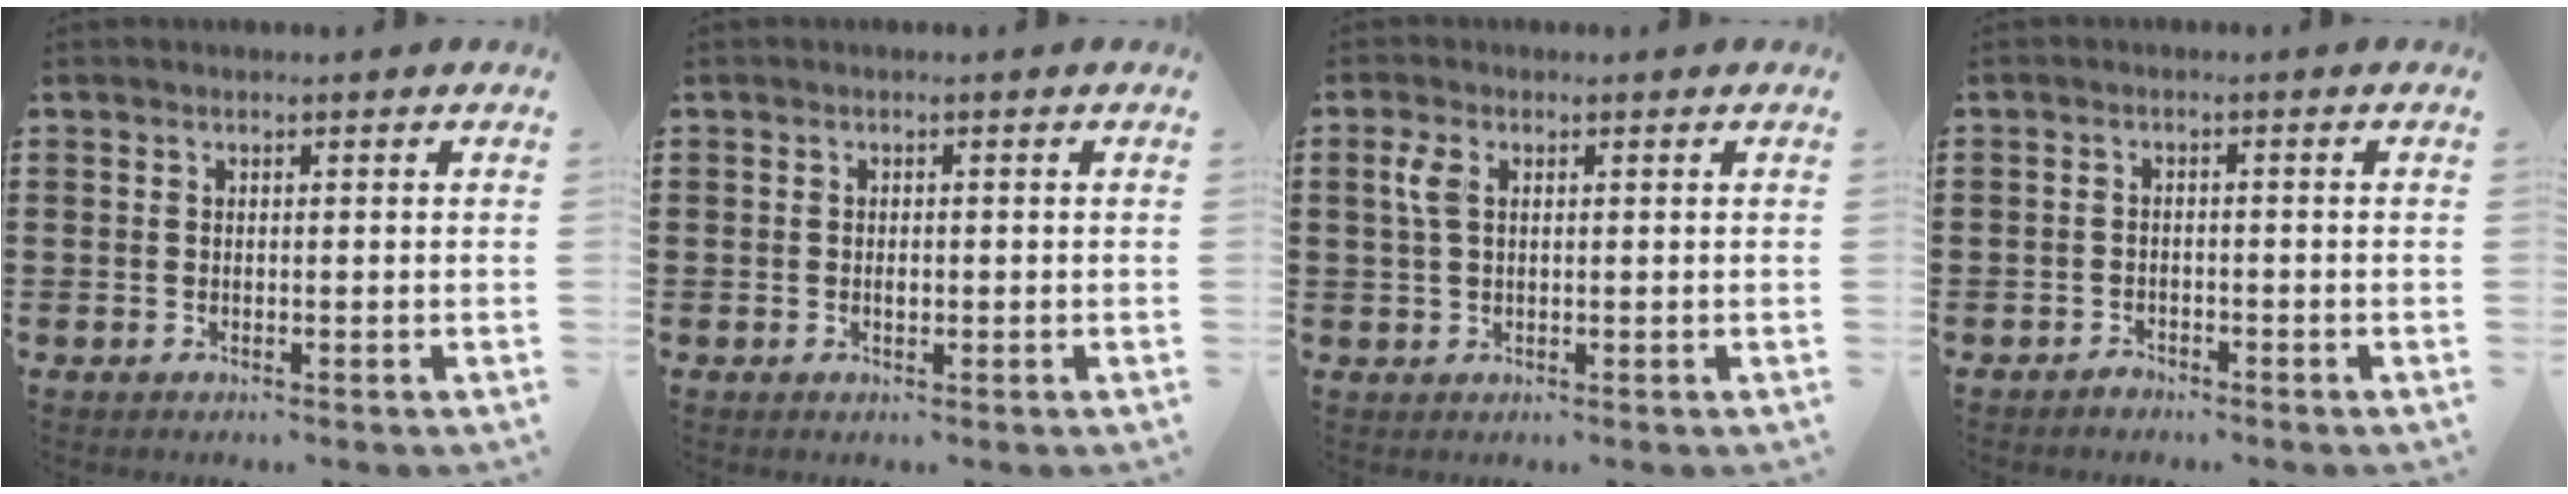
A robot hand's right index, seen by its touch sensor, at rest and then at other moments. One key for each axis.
{"total": 0.9, "fx": -0.1, "fy": 0.5, "fz": 0.8, "tx": -0.016, "ty": 0.000, "tz": -0.002}
{"total": 3.1, "fx": 0.8, "fy": 1.6, "fz": 2.6, "tx": -0.064, "ty": 0.006, "tz": 0.011}
{"total": 1.3, "fx": -1.3, "fy": 0.3, "fz": 0.1, "tx": -0.007, "ty": -0.001, "tz": -0.027}